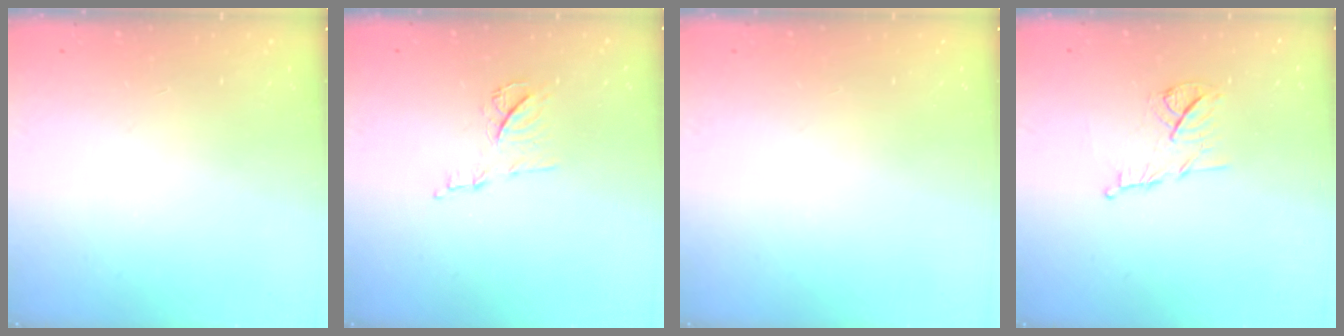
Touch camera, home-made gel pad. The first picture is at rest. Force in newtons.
{"total": 9.1, "press": 9.1, "slide": 0.5}
{"total": 0.0}
{"total": 8.6, "press": 8.6, "slide": 0.7}